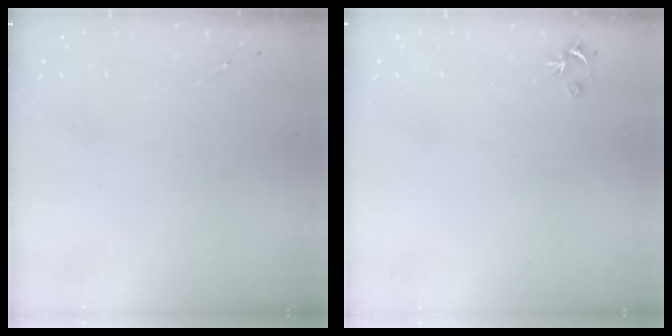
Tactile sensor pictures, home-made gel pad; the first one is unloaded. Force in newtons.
{"total": 2.5, "press": 2.5, "slide": 0.2}